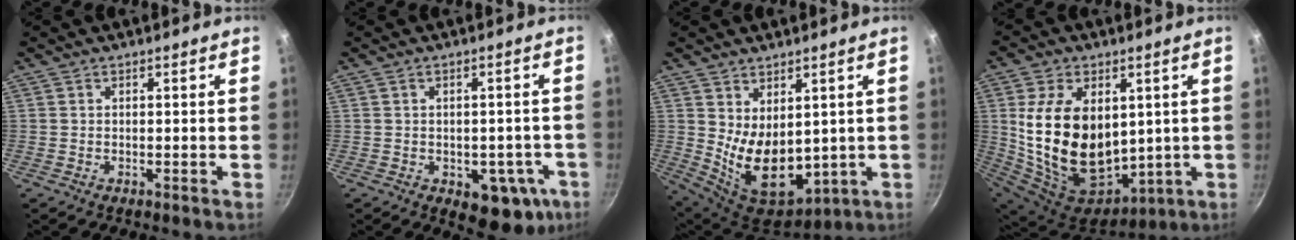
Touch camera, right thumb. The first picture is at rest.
{"total": 10.7, "force": [-3.3, 6.4, 7.9], "torque": [-0.044, 0.013, -0.031]}
{"total": 13.2, "force": [1.5, 8.4, 10.2], "torque": [-0.140, -0.045, 0.057]}
{"total": 23.6, "force": [3.3, 15.6, 17.3], "torque": [-0.308, -0.029, 0.084]}